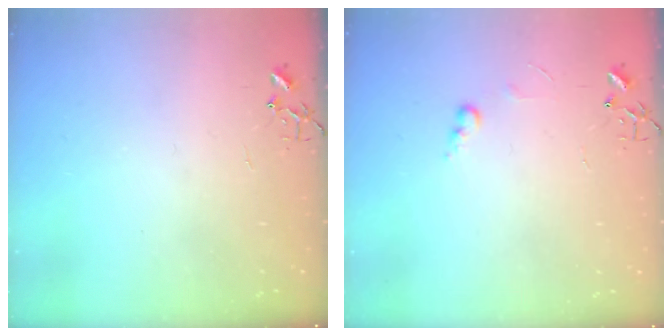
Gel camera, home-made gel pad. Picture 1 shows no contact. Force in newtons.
{"total": 5.5, "press": 5.5, "slide": 0.7}